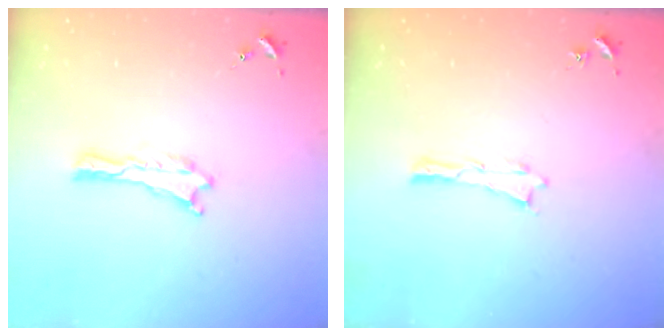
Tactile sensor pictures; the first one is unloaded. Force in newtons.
{"total": 0.0}